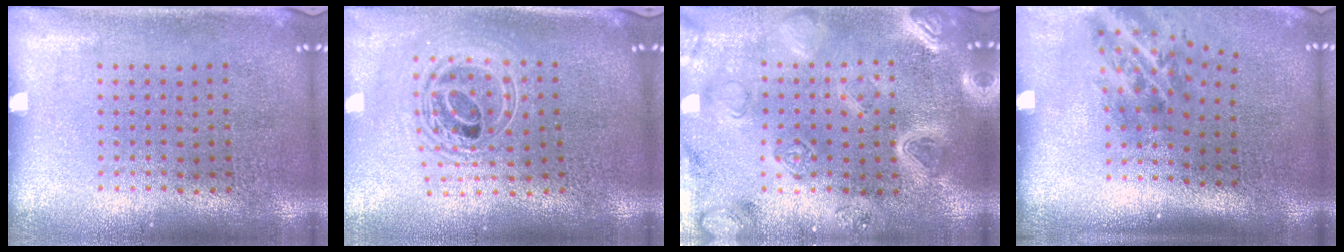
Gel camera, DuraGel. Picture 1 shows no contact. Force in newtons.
{"total": 2.1, "press": 1.6, "slide": 1.3}
{"total": 4.0, "press": 3.6, "slide": 1.7}
{"total": 2.1, "press": 1.3, "slide": 1.6}